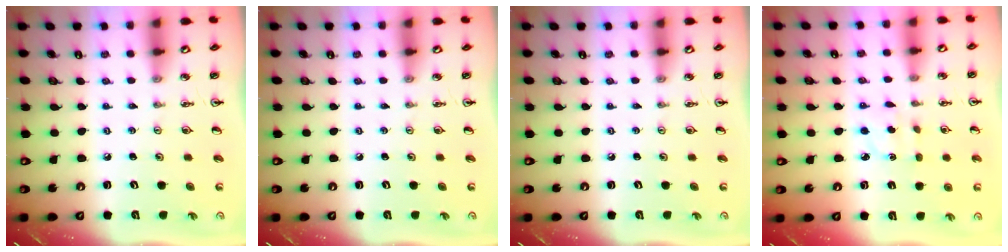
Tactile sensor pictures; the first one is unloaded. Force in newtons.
{"total": 0.0}
{"total": 0.0}
{"total": 2.3, "press": 2.1, "slide": 0.8}